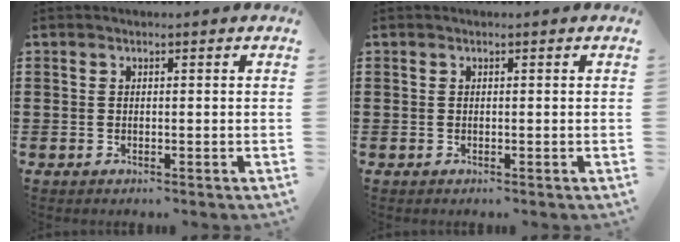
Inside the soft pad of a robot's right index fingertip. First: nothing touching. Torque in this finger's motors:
{"motor_torque": [1.07, 1.07, 0.00, 0.01]}